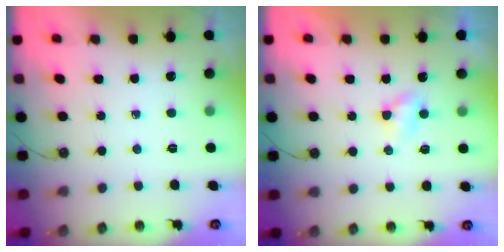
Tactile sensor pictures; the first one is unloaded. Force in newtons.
{"total": 2.8, "press": 2.8, "slide": 0.3}